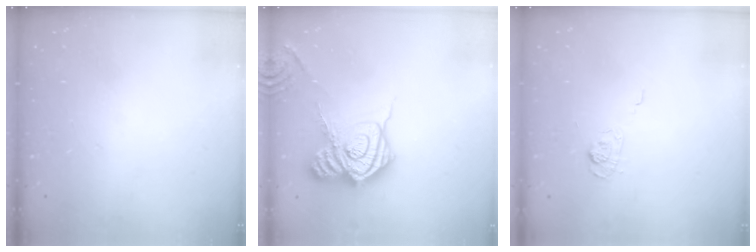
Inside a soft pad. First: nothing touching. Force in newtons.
{"total": 18.9, "press": 18.9, "slide": 1.5}
{"total": 3.1, "press": 2.7, "slide": 1.6}